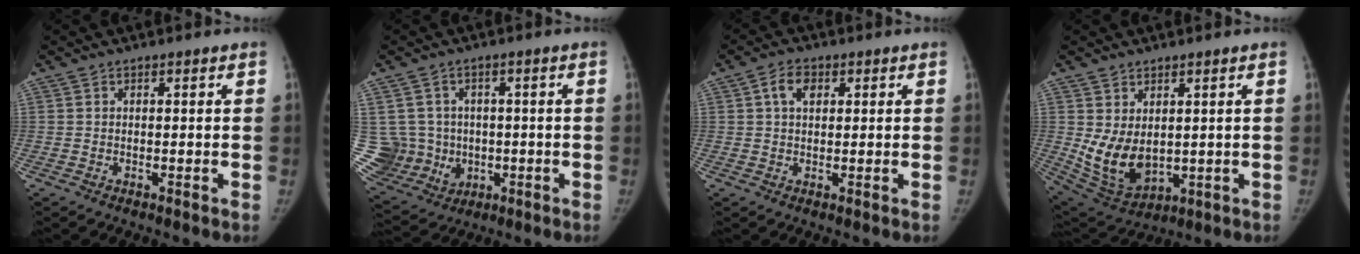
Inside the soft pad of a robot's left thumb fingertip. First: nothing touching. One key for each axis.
{"total": 13.0, "fx": -0.2, "fy": 12.3, "fz": 4.3, "tx": -0.084, "ty": 0.019, "tz": 0.024}
{"total": 4.2, "fx": 1.5, "fy": 2.7, "fz": 2.8, "tx": -0.043, "ty": 0.003, "tz": 0.024}
{"total": 9.8, "fx": 1.2, "fy": 6.3, "fz": 7.4, "tx": -0.120, "ty": -0.022, "tz": 0.050}